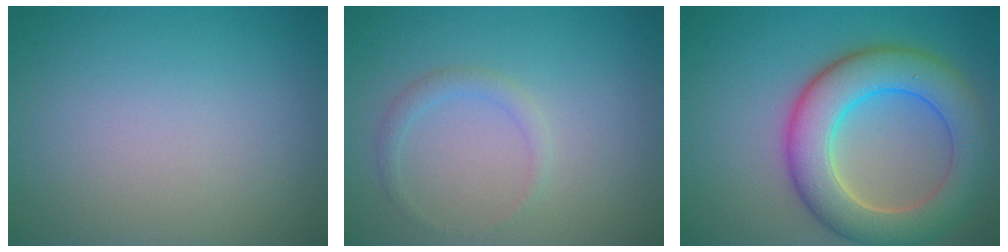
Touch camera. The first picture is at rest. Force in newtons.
{"total": 1.3, "press": 1.3, "slide": 0.1}
{"total": 8.3, "press": 8.3, "slide": 0.4}